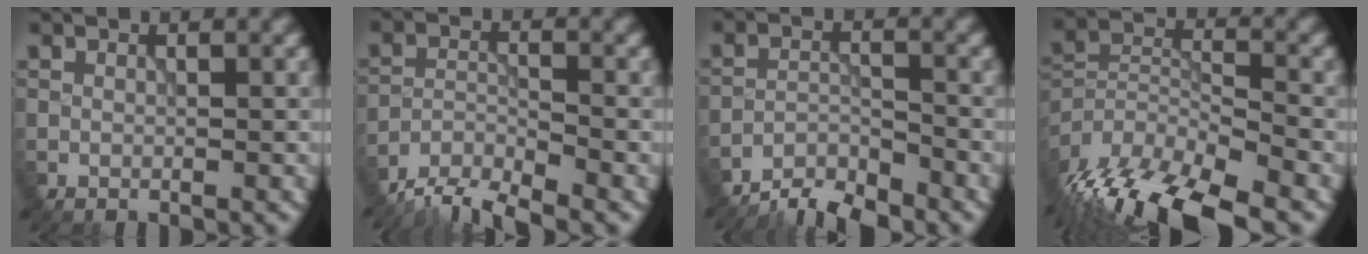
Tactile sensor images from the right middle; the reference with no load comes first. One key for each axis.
{"total": 4.8, "fx": -4.4, "fy": 0.9, "fz": 1.7, "tx": -0.033, "ty": -0.006, "tz": -0.088}
{"total": 4.5, "fx": -4.2, "fy": 0.9, "fz": 1.4, "tx": -0.021, "ty": 0.001, "tz": -0.082}
{"total": 13.4, "fx": -9.6, "fy": 4.7, "fz": 7.9, "tx": -0.166, "ty": -0.014, "tz": -0.159}